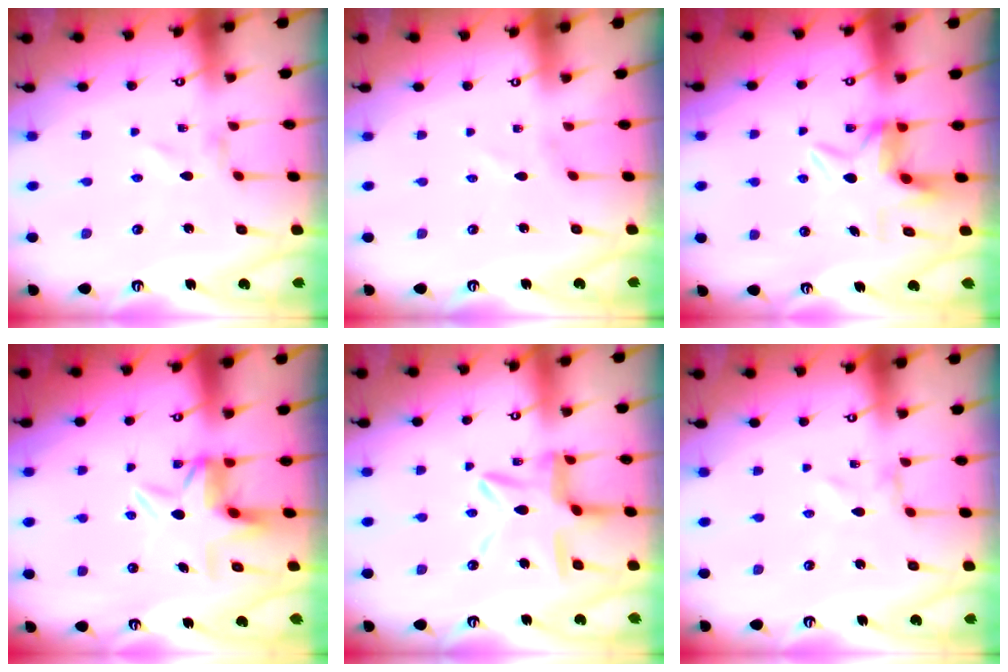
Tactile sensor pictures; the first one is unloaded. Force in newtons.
{"total": 0.0}
{"total": 5.9, "press": 5.5, "slide": 2.1}
{"total": 6.9, "press": 6.5, "slide": 2.4}
{"total": 13.5, "press": 13.4, "slide": 1.2}
{"total": 0.7, "press": 0.7, "slide": 0.2}